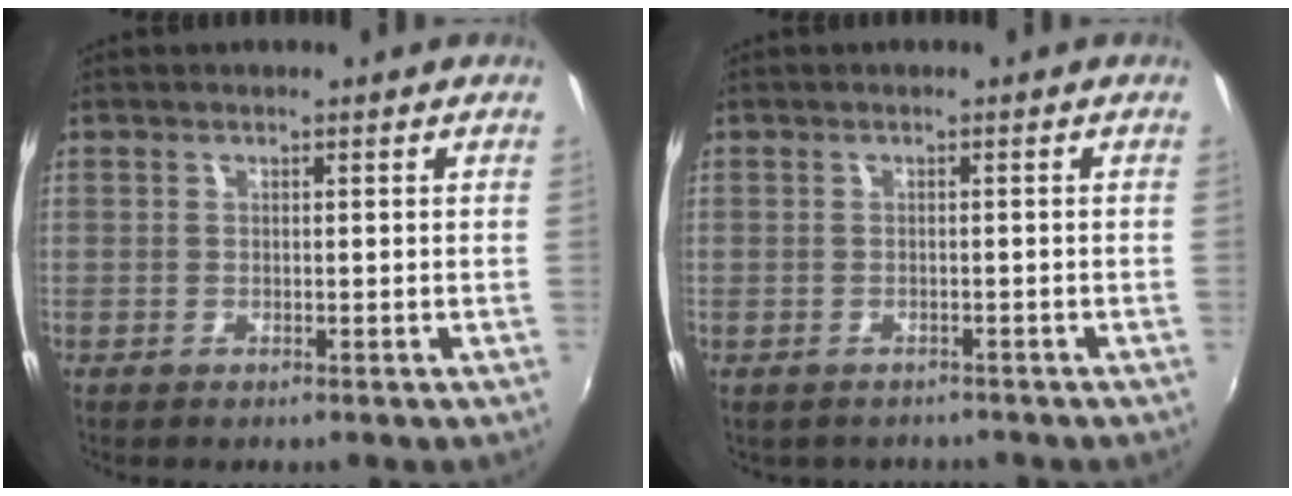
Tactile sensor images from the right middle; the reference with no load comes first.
{"total": 2.0, "force": [-1.5, 1.2, 0.2], "torque": [-0.010, -0.005, -0.019]}